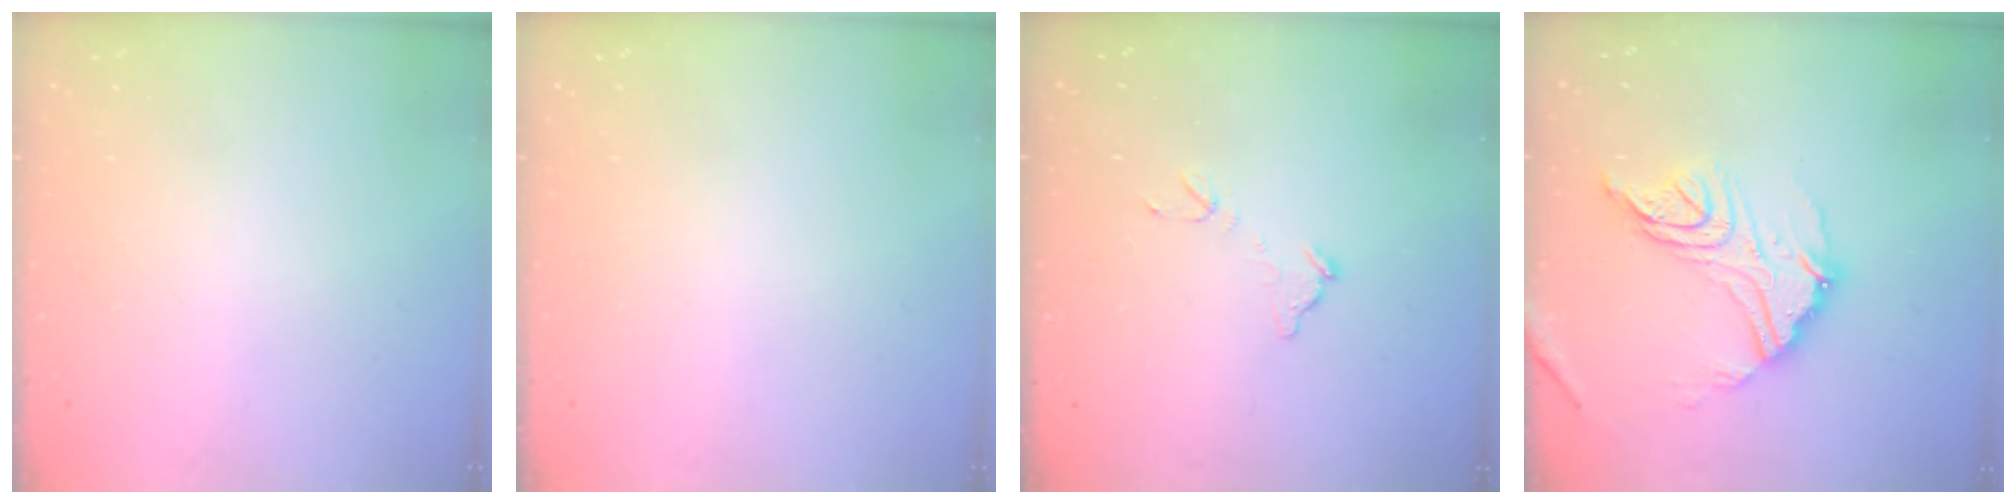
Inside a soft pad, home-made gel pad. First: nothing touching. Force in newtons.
{"total": 0.0}
{"total": 6.9, "press": 6.9, "slide": 0.4}
{"total": 16.5, "press": 16.4, "slide": 1.6}